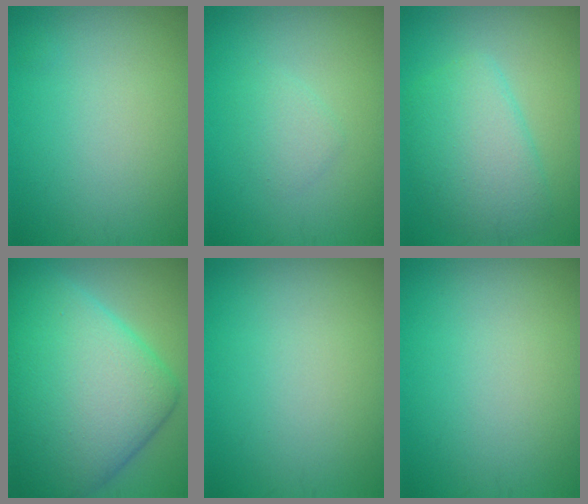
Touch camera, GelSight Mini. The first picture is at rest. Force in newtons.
{"total": 1.4, "press": 1.4, "slide": 0.1}
{"total": 5.2, "press": 5.2, "slide": 0.3}
{"total": 14.2, "press": 14.2, "slide": 0.1}
{"total": 0.0}
{"total": 0.0}